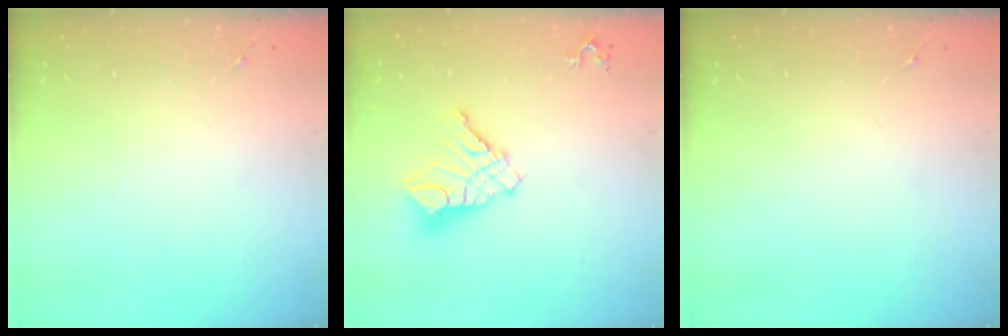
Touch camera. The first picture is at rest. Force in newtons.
{"total": 12.8, "press": 12.7, "slide": 1.4}
{"total": 0.0}